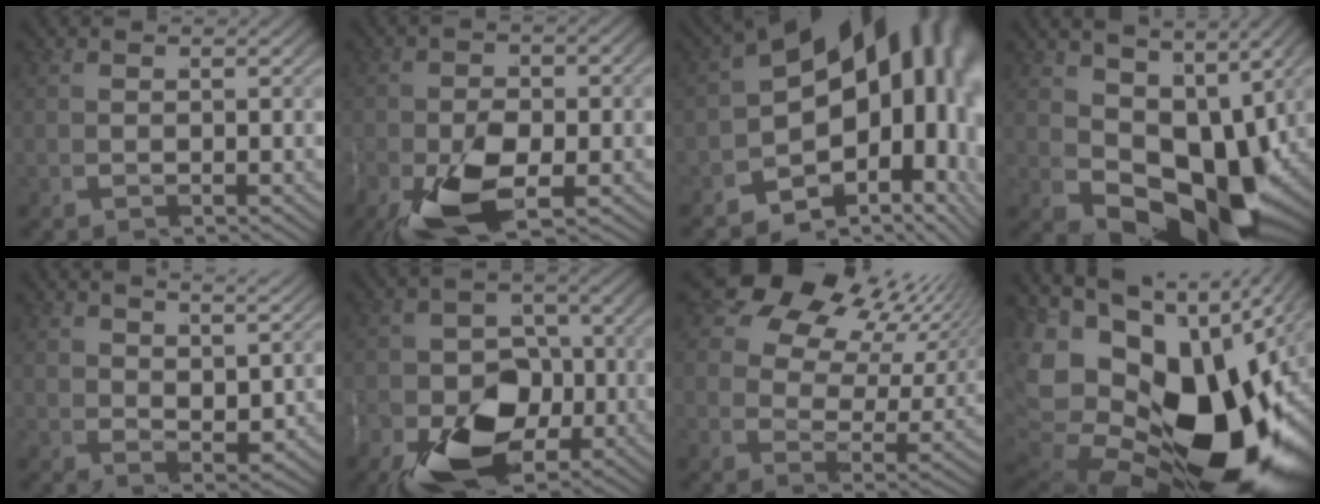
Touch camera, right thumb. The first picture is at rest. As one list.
[{"total": 9.1, "force": [-3.3, 5.1, 6.8], "torque": [-0.160, -0.042, -0.040]}, {"total": 20.1, "force": [1.2, 12.6, 15.6], "torque": [-0.217, 0.008, -0.014]}, {"total": 13.6, "force": [-2.1, 8.1, 10.7], "torque": [-0.191, -0.047, -0.013]}, {"total": 3.9, "force": [3.4, 1.1, 1.7], "torque": [-0.025, 0.004, 0.053]}, {"total": 13.1, "force": [-4.2, 9.4, 8.2], "torque": [-0.184, -0.071, -0.045]}, {"total": 10.4, "force": [5.7, 6.0, 6.3], "torque": [-0.108, 0.016, 0.078]}, {"total": 23.6, "force": [-2.2, 15.5, 17.6], "torque": [-0.317, -0.053, -0.017]}]